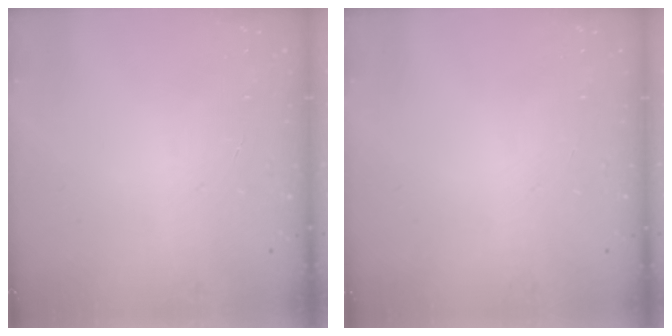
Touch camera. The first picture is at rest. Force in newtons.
{"total": 0.0}